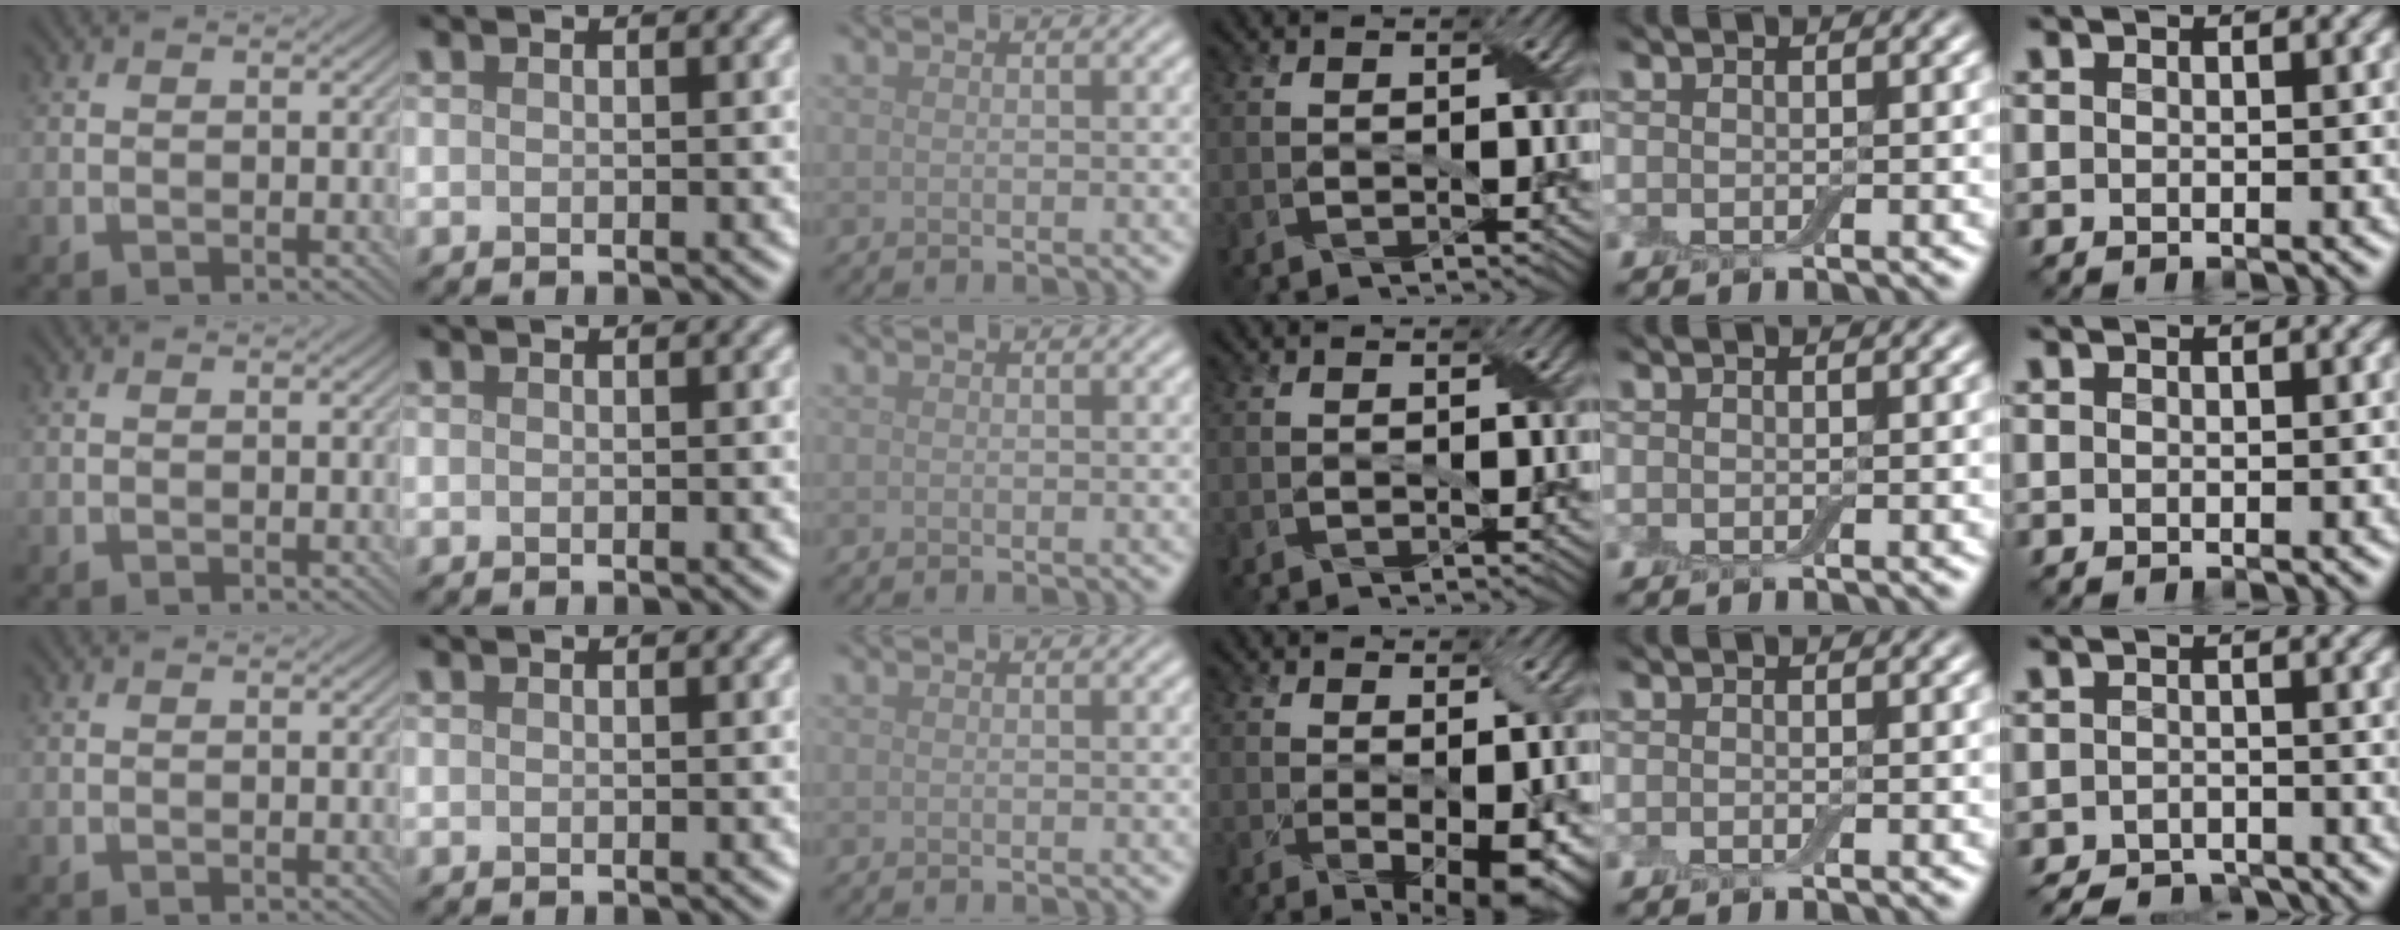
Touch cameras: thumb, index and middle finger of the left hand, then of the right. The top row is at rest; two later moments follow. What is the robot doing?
{"motion": "fold", "object": "cloth"}